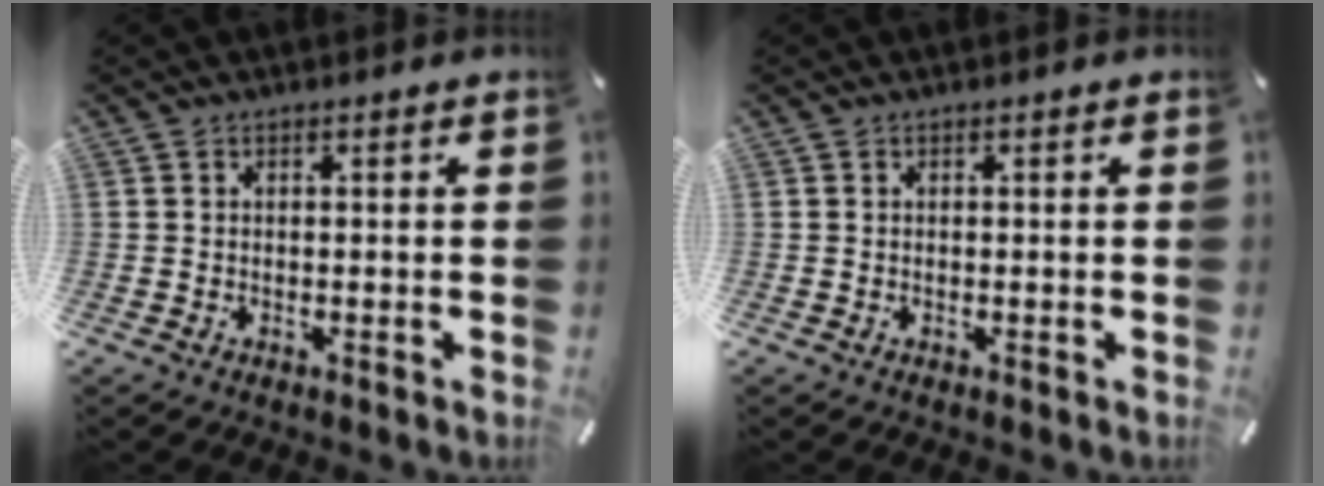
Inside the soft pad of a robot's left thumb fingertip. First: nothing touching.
{"total": 0.0}